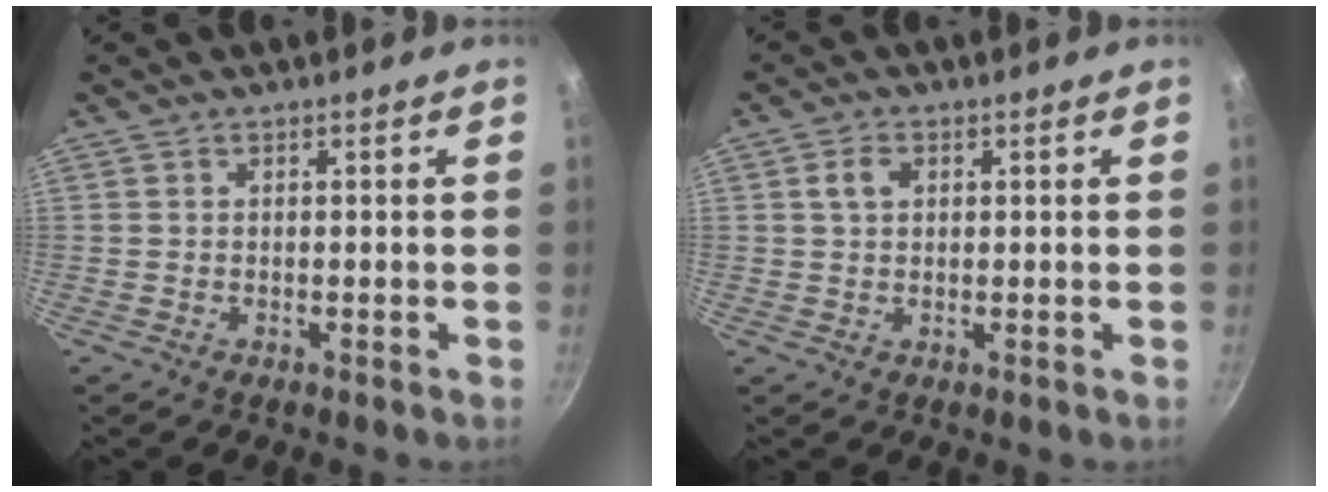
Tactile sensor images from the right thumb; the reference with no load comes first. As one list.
[{"total": 3.1, "force": [0.9, 2.1, 2.1], "torque": [-0.038, 0.003, 0.018]}]